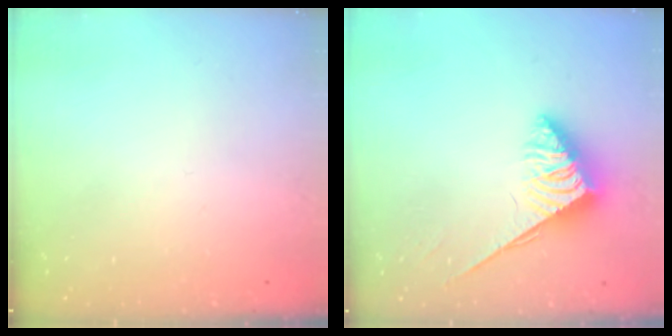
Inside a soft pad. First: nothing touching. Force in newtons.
{"total": 3.9, "press": 3.8, "slide": 0.6}